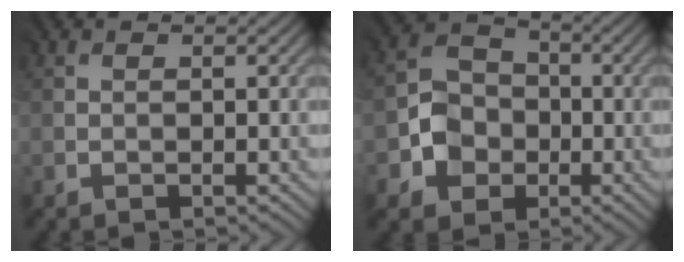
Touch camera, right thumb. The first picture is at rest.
{"total": 5.0, "force": [-2.0, 4.4, 1.3], "torque": [-0.021, 0.005, -0.051]}